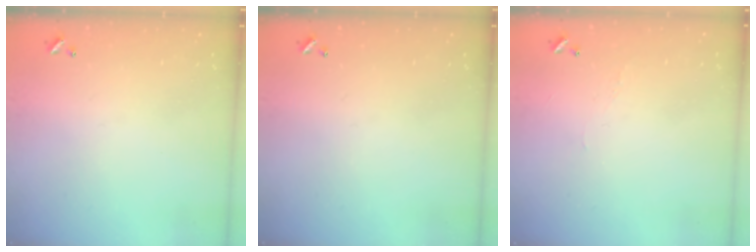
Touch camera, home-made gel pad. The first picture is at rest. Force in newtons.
{"total": 0.0}
{"total": 0.9, "press": 0.7, "slide": 0.6}